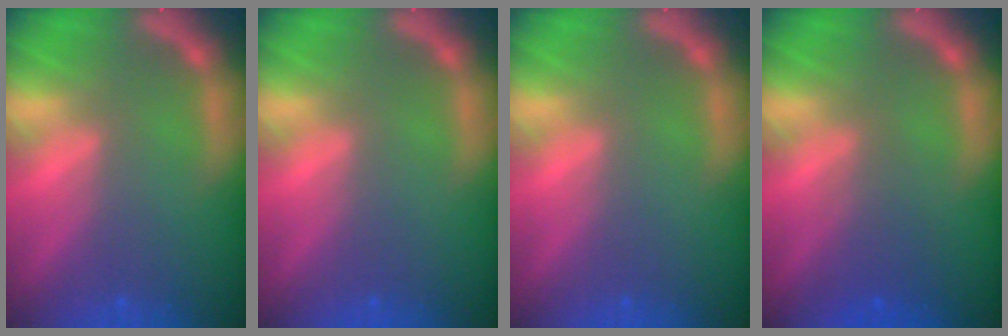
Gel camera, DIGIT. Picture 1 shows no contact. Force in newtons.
{"total": 0.0}
{"total": 0.0}
{"total": 2.5}